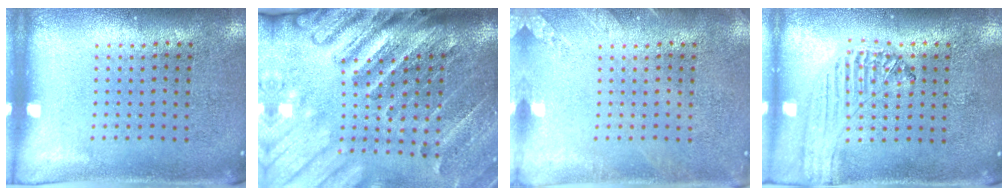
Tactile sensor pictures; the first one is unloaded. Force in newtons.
{"total": 4.4, "press": 3.3, "slide": 2.9}
{"total": 1.6, "press": 1.6, "slide": 0.2}
{"total": 0.8, "press": 0.8, "slide": 0.1}